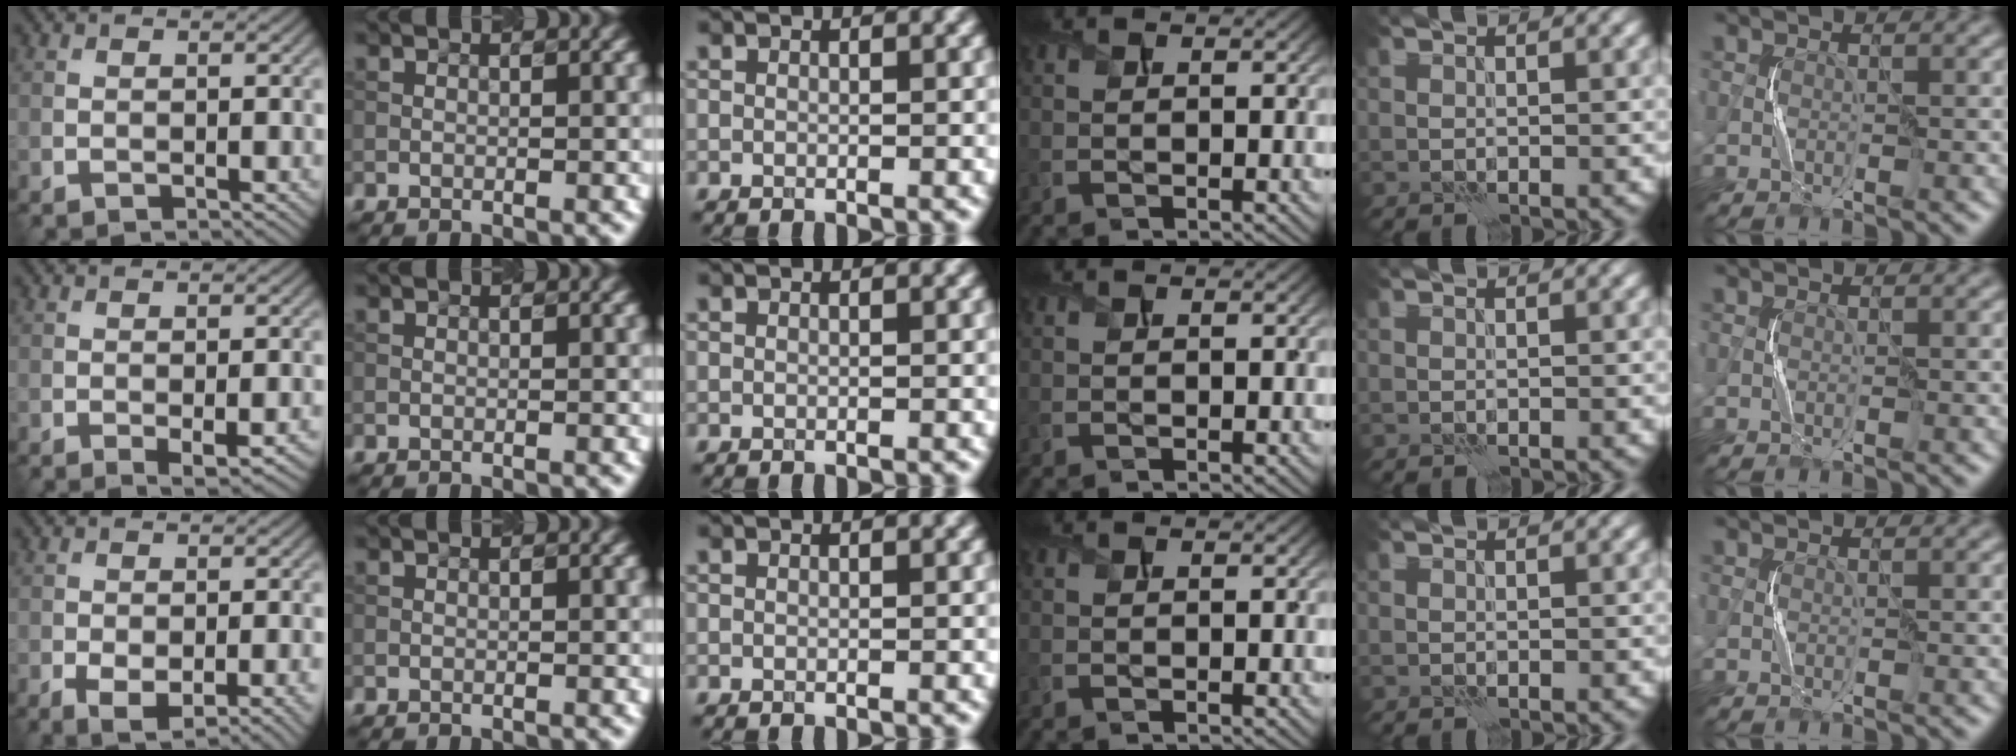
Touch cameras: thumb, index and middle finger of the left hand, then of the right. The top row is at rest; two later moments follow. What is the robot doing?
{"motion": "squeeze", "object": "air blower"}